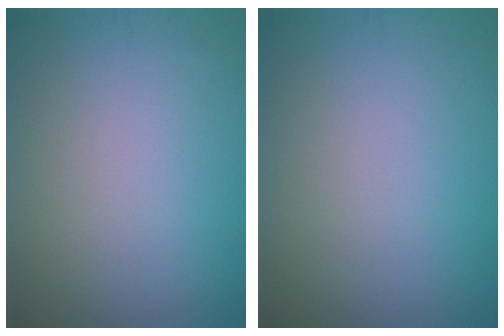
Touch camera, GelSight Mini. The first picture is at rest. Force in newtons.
{"total": 0.0}